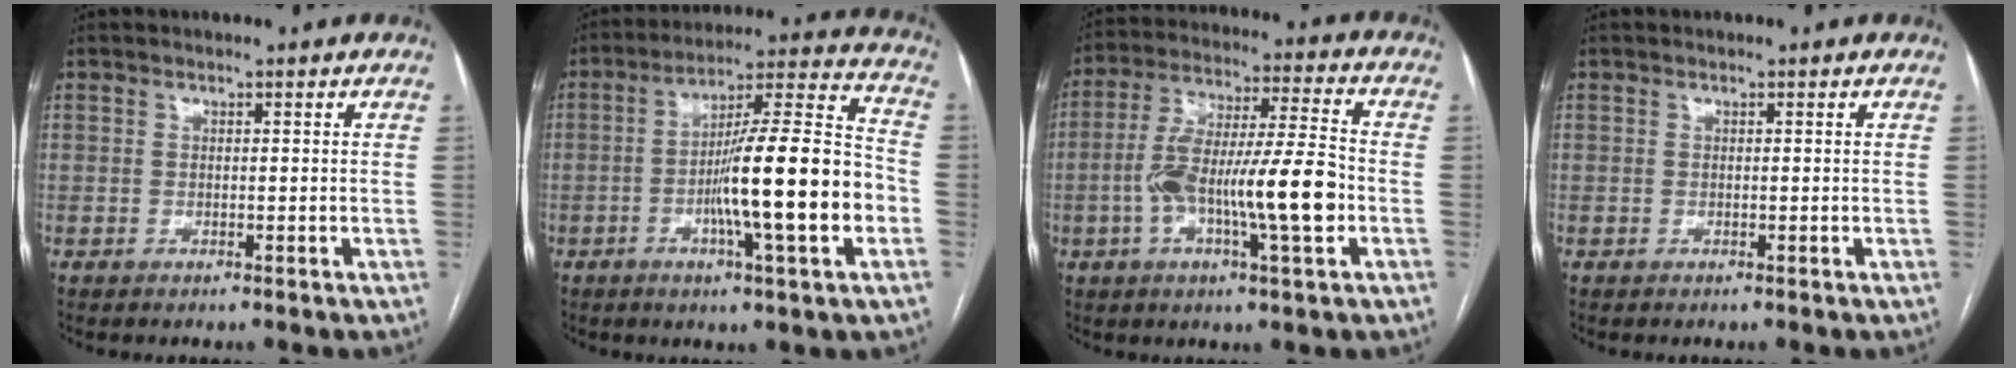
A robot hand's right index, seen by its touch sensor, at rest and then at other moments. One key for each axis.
{"total": 18.5, "fx": -4.2, "fy": 0.9, "fz": 18.0, "tx": -0.288, "ty": 0.007, "tz": -0.067}
{"total": 15.6, "fx": -3.5, "fy": 2.0, "fz": 15.1, "tx": -0.274, "ty": 0.012, "tz": -0.061}
{"total": 0.0}